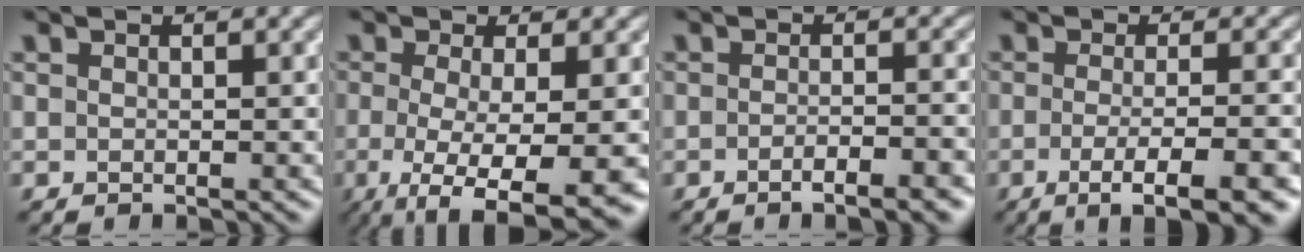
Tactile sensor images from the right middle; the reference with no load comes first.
{"total": 8.0, "force": [-2.8, 2.0, 7.2], "torque": [-0.119, -0.022, -0.045]}
{"total": 4.1, "force": [-2.2, 1.0, 3.3], "torque": [-0.043, 0.005, -0.033]}
{"total": 6.5, "force": [-2.7, 1.6, 5.7], "torque": [-0.079, -0.005, -0.041]}